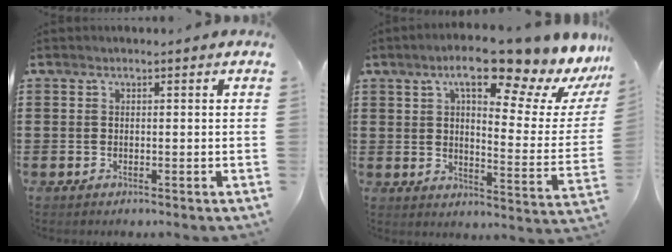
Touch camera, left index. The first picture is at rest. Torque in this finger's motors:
{"motor_torque": [1.42, -0.72, 1.05, 0.21]}